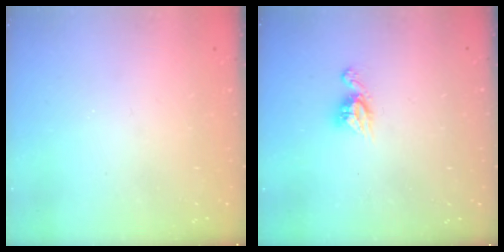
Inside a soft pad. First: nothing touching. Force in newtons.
{"total": 6.7, "press": 6.7, "slide": 0.4}